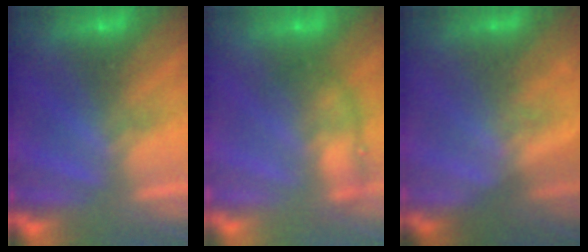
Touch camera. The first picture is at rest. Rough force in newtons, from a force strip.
{"total": 1.9}
{"total": 1.4}